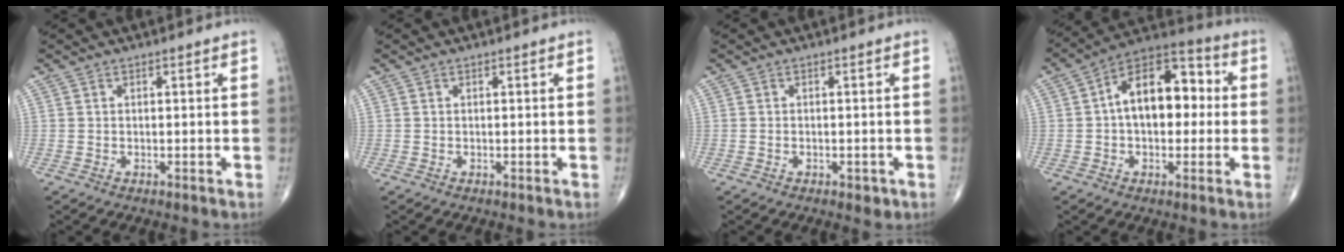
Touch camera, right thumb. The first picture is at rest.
{"total": 0.0}
{"total": 1.7, "force": [-0.7, 1.0, 1.2], "torque": [-0.015, 0.005, -0.005]}
{"total": 15.1, "force": [1.1, 9.0, 12.0], "torque": [-0.155, 0.040, 0.004]}